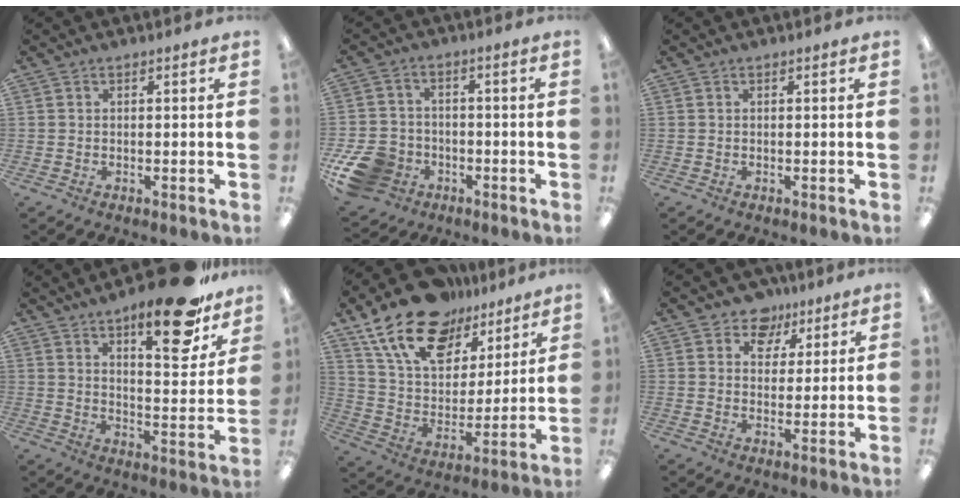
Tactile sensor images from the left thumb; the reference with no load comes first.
{"total": 12.0, "force": [-5.5, 9.0, 5.7], "torque": [-0.120, 0.036, -0.095]}
{"total": 0.0}
{"total": 18.5, "force": [12.9, 5.9, 11.8], "torque": [-0.157, -0.083, 0.203]}
{"total": 19.5, "force": [13.8, 10.5, 9.0], "torque": [-0.177, -0.075, 0.251]}
{"total": 7.3, "force": [4.8, 5.2, 1.8], "torque": [-0.021, -0.028, 0.085]}